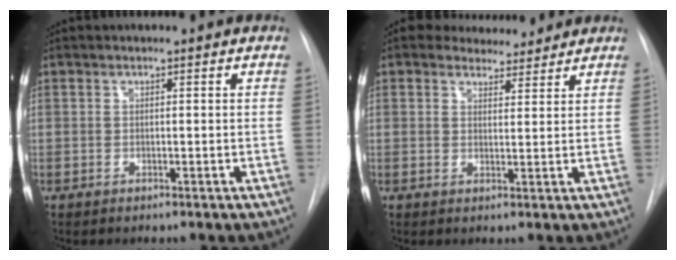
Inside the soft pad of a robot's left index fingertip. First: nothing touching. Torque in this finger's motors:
{"motor_torque": [0.66, -0.83, 0.13, 0.01]}